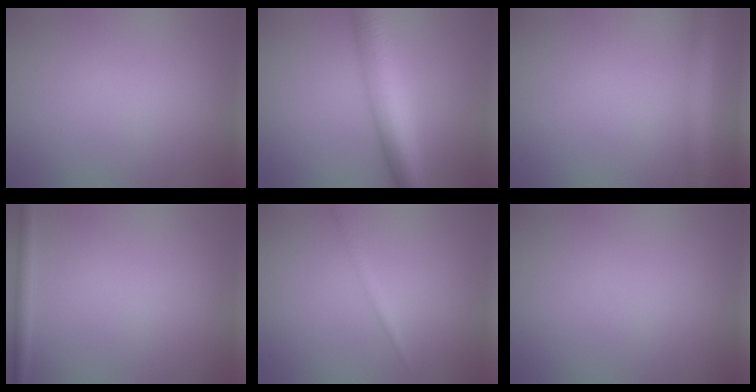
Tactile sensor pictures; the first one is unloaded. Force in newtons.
{"total": 7.5, "press": 7.5, "slide": 0.1}
{"total": 3.1, "press": 3.1, "slide": 0.2}
{"total": 1.3, "press": 1.3, "slide": 0.1}
{"total": 0.9, "press": 0.9, "slide": 0.1}
{"total": 0.0}